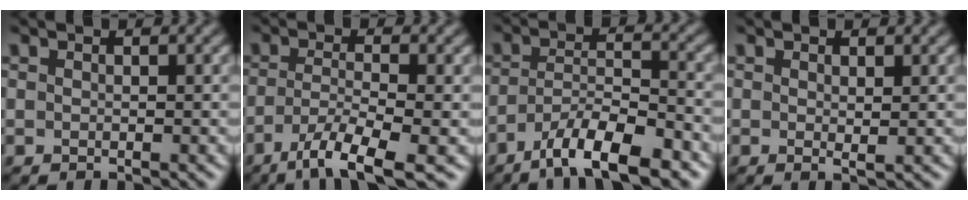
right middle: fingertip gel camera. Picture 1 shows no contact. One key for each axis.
{"total": 5.5, "fx": -3.2, "fy": 0.9, "fz": 4.3, "tx": -0.080, "ty": -0.008, "tz": -0.065}
{"total": 8.3, "fx": -5.9, "fy": 2.1, "fz": 5.4, "tx": -0.085, "ty": 0.004, "tz": -0.103}
{"total": 0.7, "fx": 0.3, "fy": 0.1, "fz": 0.7, "tx": -0.010, "ty": -0.005, "tz": 0.003}